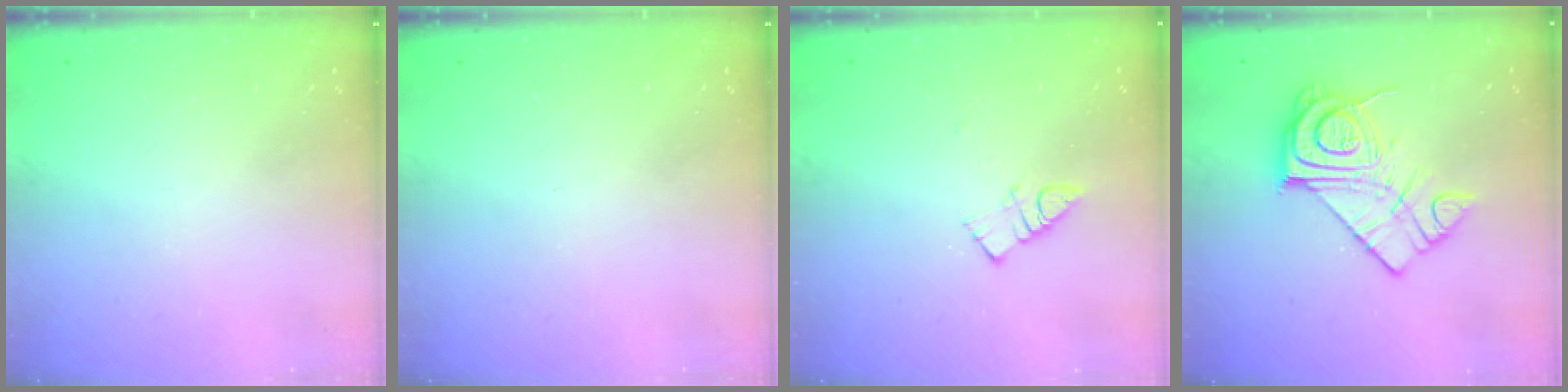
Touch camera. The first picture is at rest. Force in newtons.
{"total": 0.0}
{"total": 3.9, "press": 3.9, "slide": 0.5}
{"total": 14.3, "press": 14.3, "slide": 0.7}